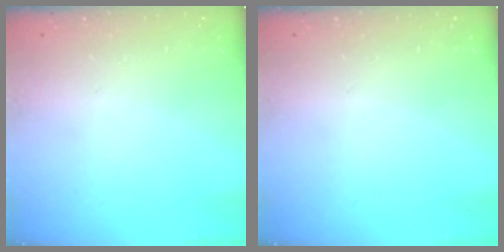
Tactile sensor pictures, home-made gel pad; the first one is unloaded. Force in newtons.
{"total": 0.0}